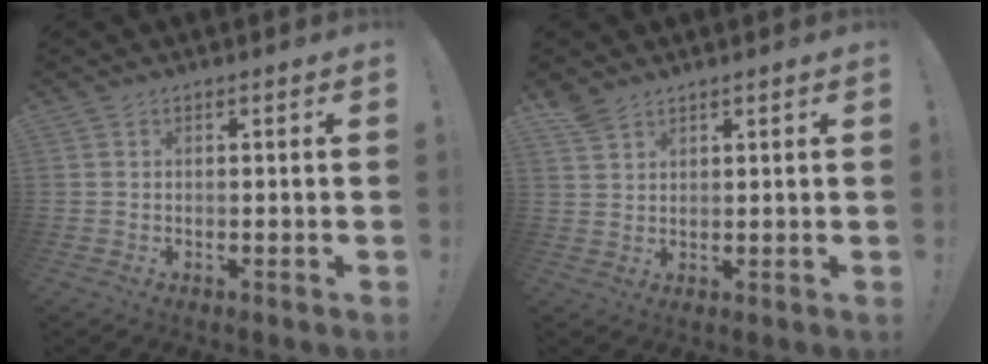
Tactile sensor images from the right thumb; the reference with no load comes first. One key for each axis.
{"total": 3.7, "fx": 3.1, "fy": 1.6, "fz": 1.3, "tx": -0.016, "ty": -0.020, "tz": 0.059}